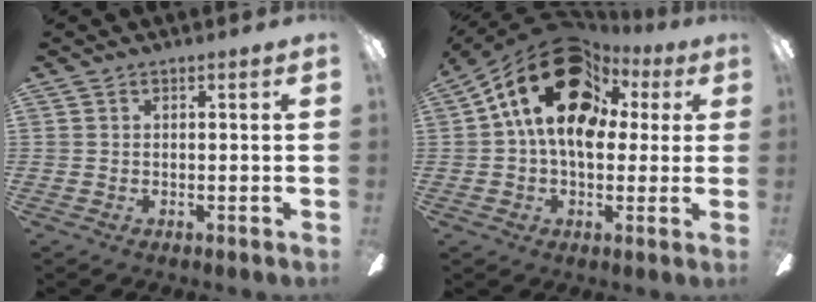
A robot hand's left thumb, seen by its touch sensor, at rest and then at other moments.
{"total": 19.6, "force": [7.9, 12.0, 13.3], "torque": [-0.239, -0.023, 0.138]}